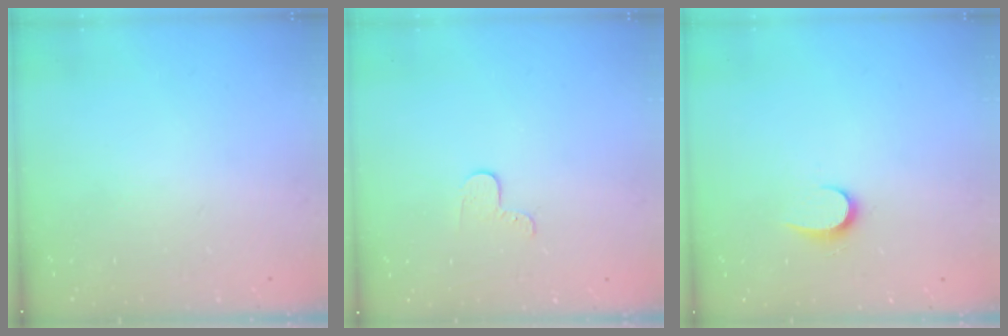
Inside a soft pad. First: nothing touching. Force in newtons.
{"total": 3.7, "press": 3.7, "slide": 0.5}
{"total": 6.1, "press": 6.1, "slide": 0.7}